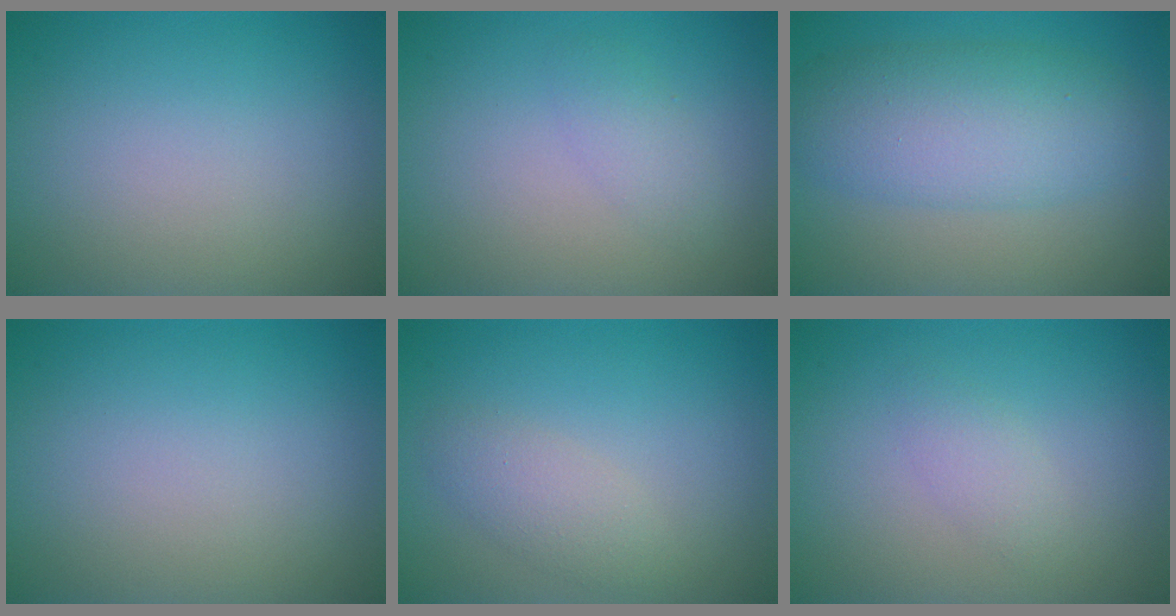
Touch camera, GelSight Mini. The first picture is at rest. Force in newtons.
{"total": 1.5, "press": 1.5, "slide": 0.1}
{"total": 6.6, "press": 6.6, "slide": 0.2}
{"total": 0.0}
{"total": 2.2, "press": 2.2, "slide": 0.0}
{"total": 1.4, "press": 1.4, "slide": 0.1}